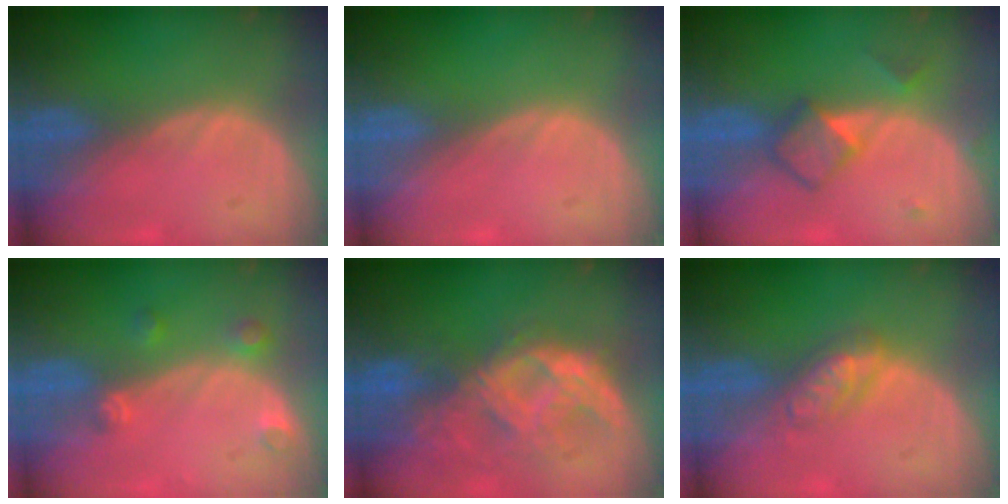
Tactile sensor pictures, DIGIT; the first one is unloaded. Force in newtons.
{"total": 0.0}
{"total": 4.9, "press": 4.7, "slide": 1.3}
{"total": 3.2, "press": 2.9, "slide": 1.3}
{"total": 8.8, "press": 8.6, "slide": 2.1}
{"total": 4.6, "press": 4.3, "slide": 1.5}